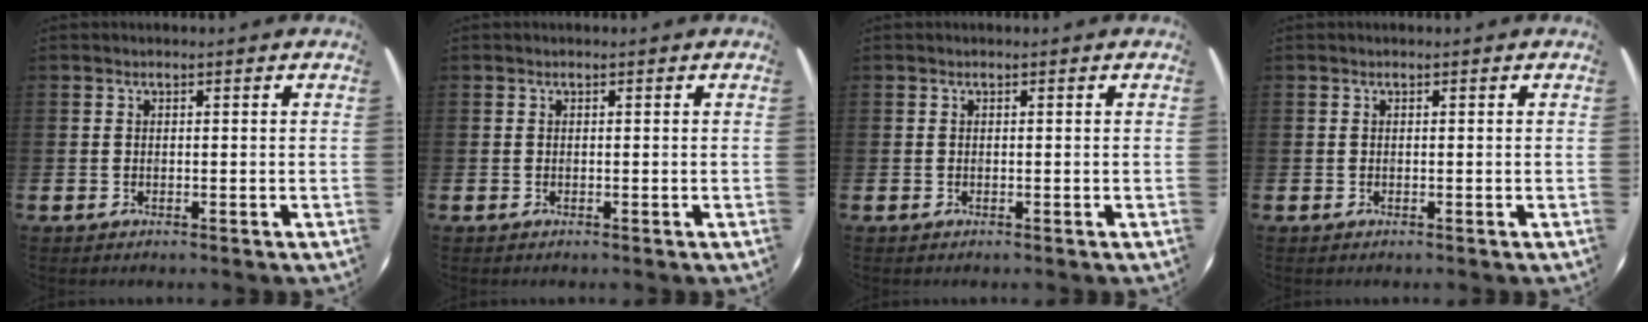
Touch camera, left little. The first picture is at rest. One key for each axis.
{"total": 0.0}
{"total": 0.0}
{"total": 0.0}